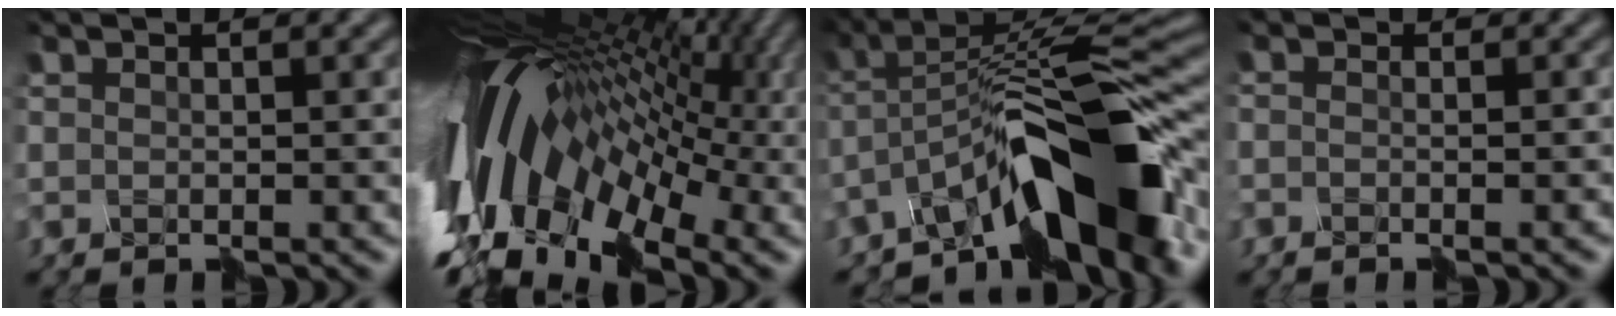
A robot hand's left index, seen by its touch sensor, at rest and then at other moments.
{"total": 15.2, "force": [-1.5, 7.9, 12.9], "torque": [-0.220, 0.006, -0.024]}
{"total": 11.0, "force": [-7.2, 2.2, 8.0], "torque": [-0.108, 0.030, -0.131]}
{"total": 2.5, "force": [-2.4, -0.3, -0.1], "torque": [0.012, 0.002, -0.032]}